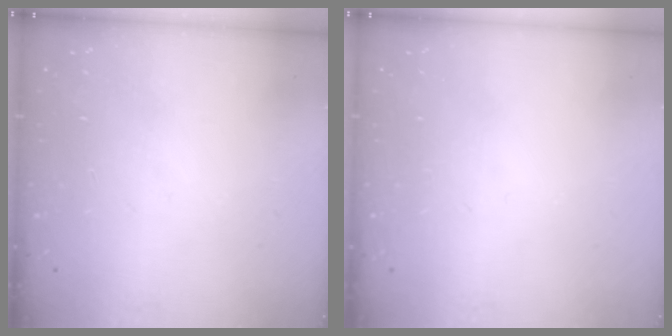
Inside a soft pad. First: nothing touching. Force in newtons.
{"total": 0.0}